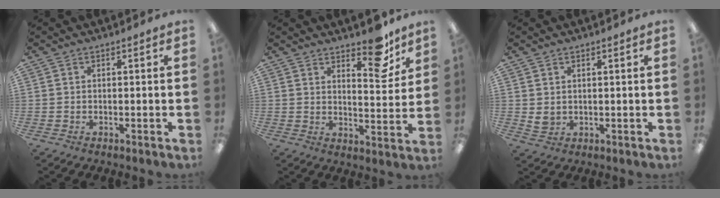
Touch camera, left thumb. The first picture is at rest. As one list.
[{"total": 10.7, "force": [7.9, 4.1, 5.9], "torque": [-0.057, -0.057, 0.131]}, {"total": 2.3, "force": [1.1, 1.8, 0.9], "torque": [-0.004, -0.006, 0.019]}]